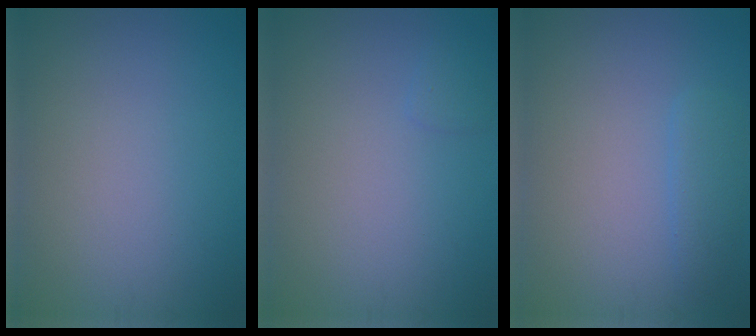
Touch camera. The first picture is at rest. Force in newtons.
{"total": 0.7, "press": 0.7, "slide": 0.1}
{"total": 1.8, "press": 1.8, "slide": 0.2}